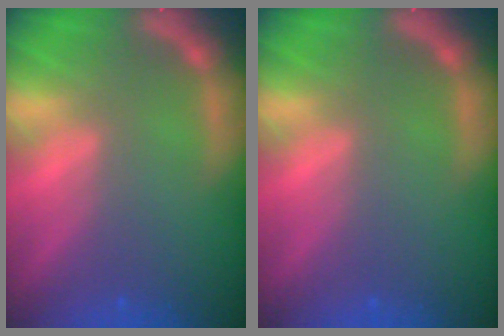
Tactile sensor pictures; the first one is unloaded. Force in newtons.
{"total": 0.0}